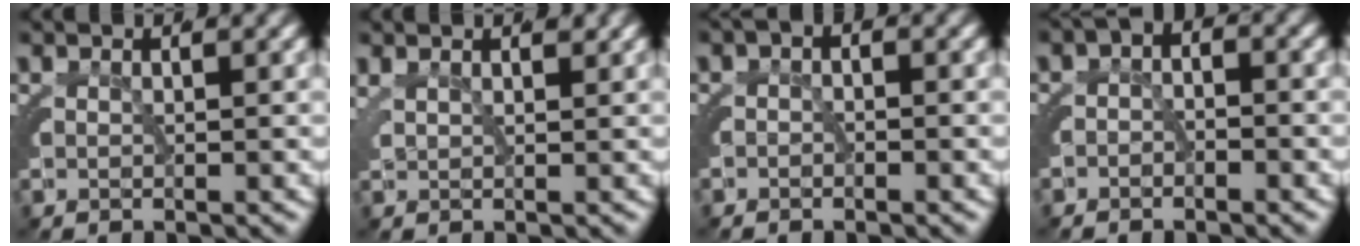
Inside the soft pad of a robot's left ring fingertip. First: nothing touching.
{"total": 1.3, "force": [1.2, 0.3, 0.5], "torque": [-0.007, -0.001, 0.025]}
{"total": 0.9, "force": [-0.9, -0.2, 0.1], "torque": [0.009, 0.000, -0.019]}
{"total": 1.3, "force": [-1.1, 0.5, 0.5], "torque": [0.007, -0.002, -0.025]}